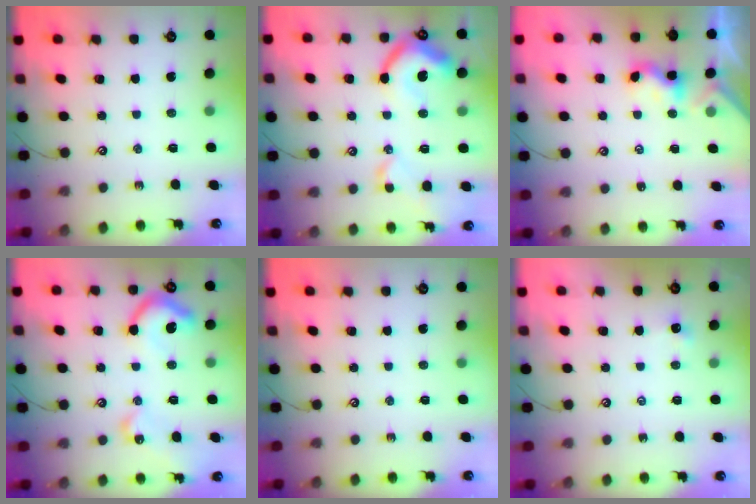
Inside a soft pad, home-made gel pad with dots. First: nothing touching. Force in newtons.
{"total": 13.1, "press": 13.0, "slide": 2.0}
{"total": 1.5, "press": 1.5, "slide": 0.4}
{"total": 12.7, "press": 12.7, "slide": 1.2}
{"total": 0.0}
{"total": 3.5, "press": 3.4, "slide": 0.4}